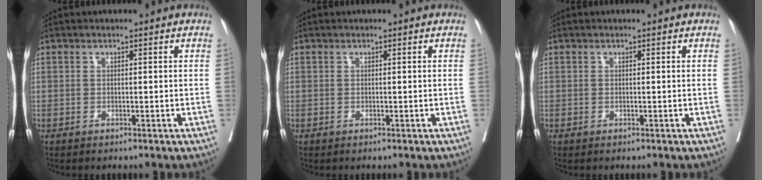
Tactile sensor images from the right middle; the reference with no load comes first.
{"total": 0.0}
{"total": 0.0}